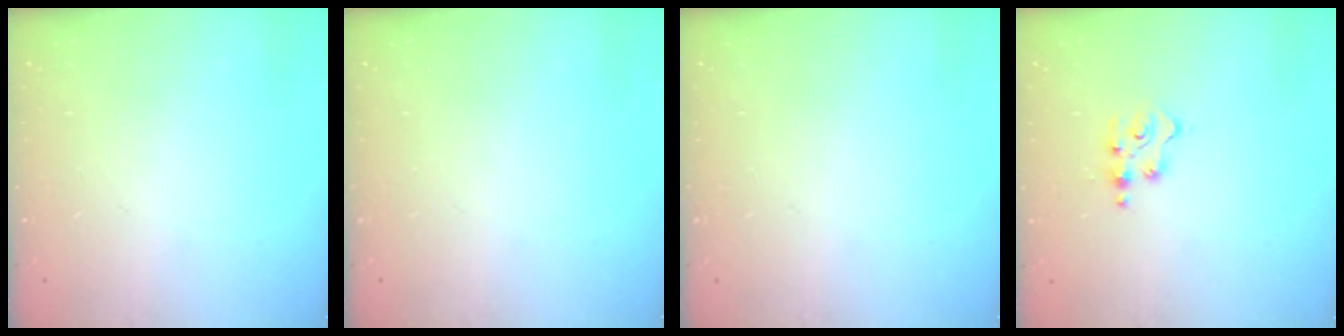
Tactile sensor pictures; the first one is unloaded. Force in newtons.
{"total": 0.0}
{"total": 0.0}
{"total": 3.8, "press": 3.8, "slide": 0.5}